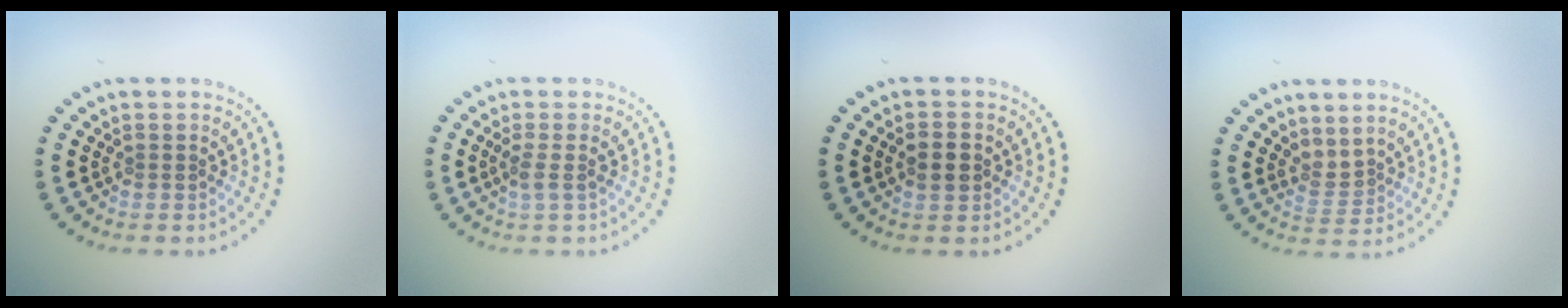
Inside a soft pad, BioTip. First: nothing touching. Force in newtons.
{"total": 1.3, "press": 1.1, "slide": 0.7}
{"total": 2.5, "press": 2.5, "slide": 0.2}
{"total": 1.9, "press": 1.2, "slide": 1.5}